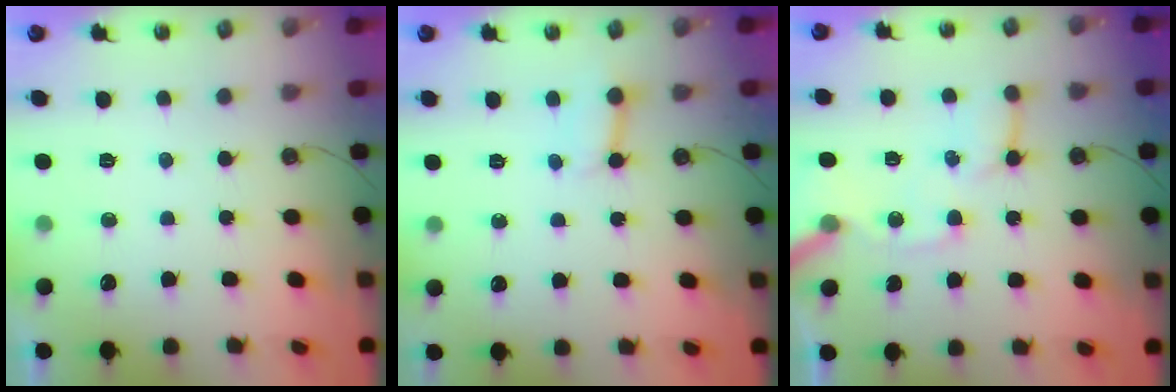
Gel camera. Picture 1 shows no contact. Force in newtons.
{"total": 2.5, "press": 2.5, "slide": 0.0}
{"total": 12.6, "press": 12.5, "slide": 1.6}